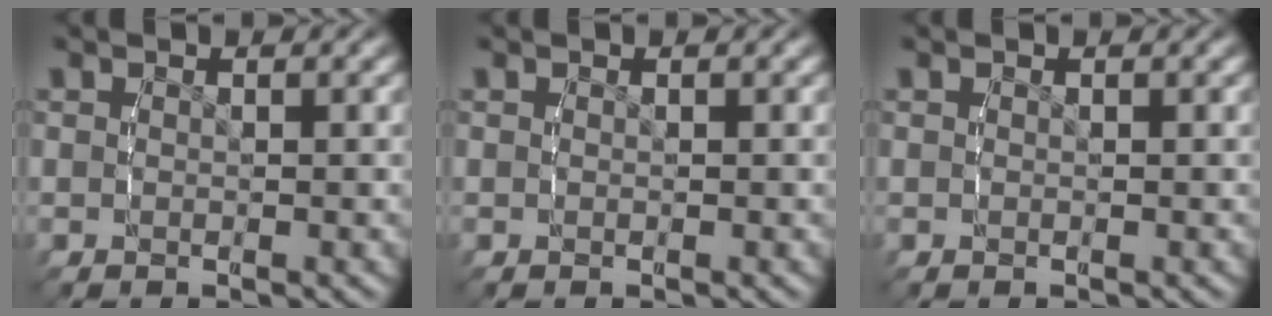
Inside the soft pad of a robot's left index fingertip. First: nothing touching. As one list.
[{"total": 0.0}, {"total": 0.0}]